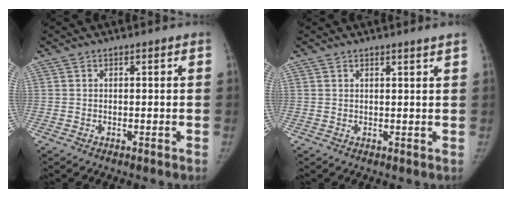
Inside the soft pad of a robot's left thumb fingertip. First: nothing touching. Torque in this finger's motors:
{"motor_torque": [0.15, -0.09, -0.06, 0.36, 0.00]}